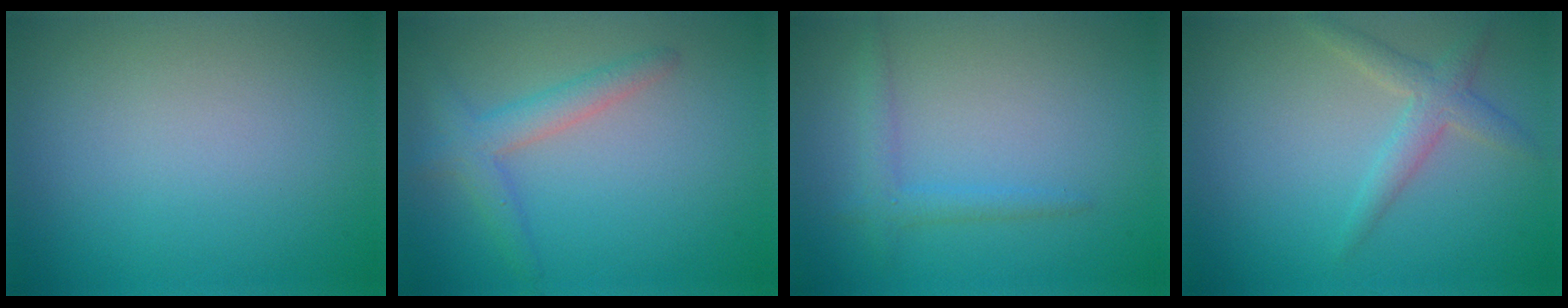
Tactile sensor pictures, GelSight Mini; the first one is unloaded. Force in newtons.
{"total": 2.7, "press": 2.7, "slide": 0.3}
{"total": 1.7, "press": 1.7, "slide": 0.1}
{"total": 2.4, "press": 2.4, "slide": 0.1}